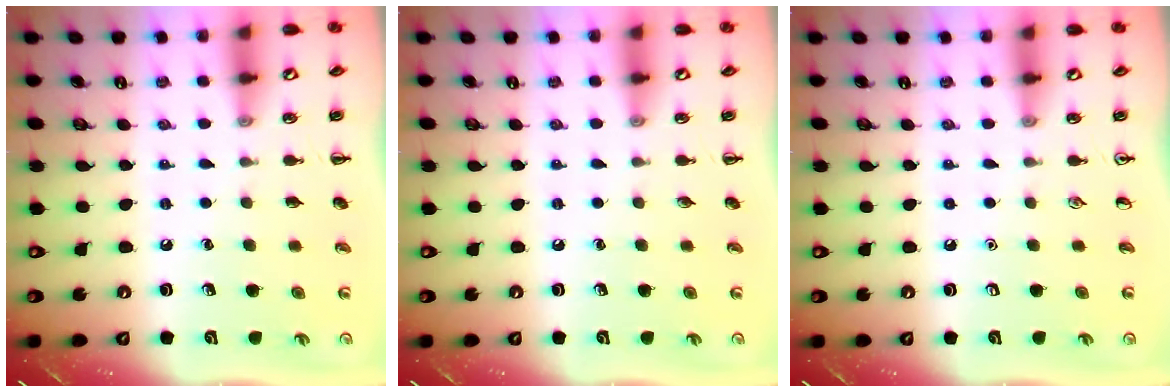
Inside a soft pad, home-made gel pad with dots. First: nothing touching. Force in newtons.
{"total": 0.0}
{"total": 0.0}